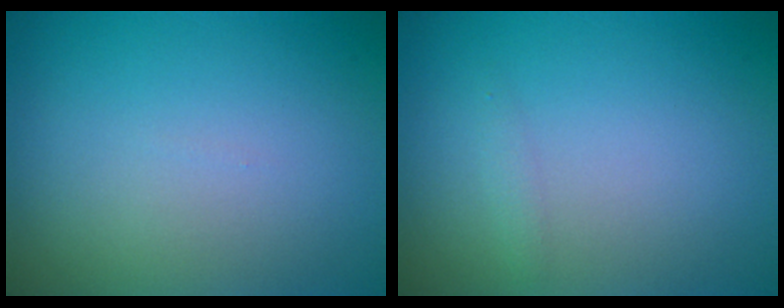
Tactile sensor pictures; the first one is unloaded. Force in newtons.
{"total": 0.6, "press": 0.6, "slide": 0.0}